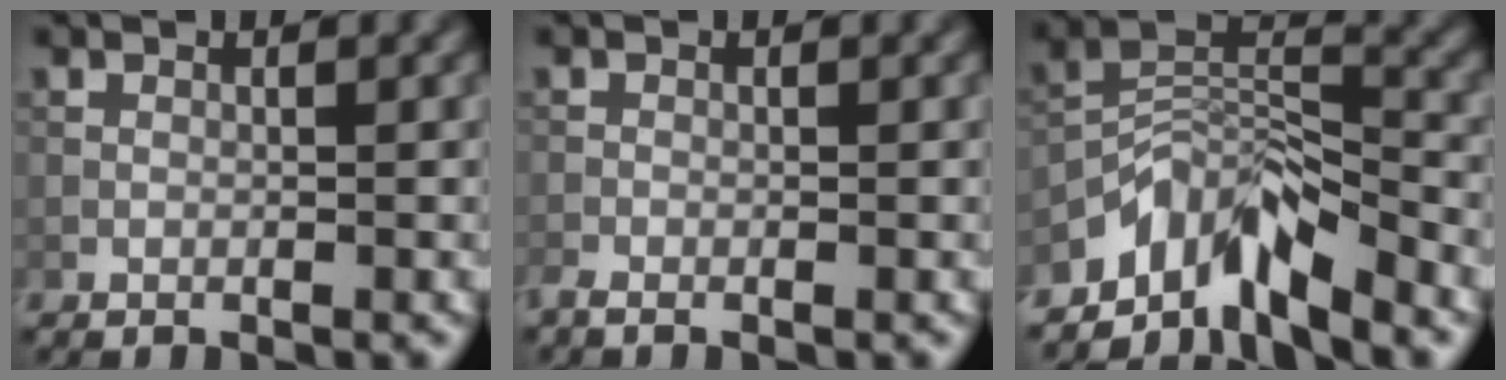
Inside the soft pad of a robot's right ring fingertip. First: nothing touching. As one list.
[{"total": 0.9, "force": [-0.8, 0.2, 0.4], "torque": [-0.011, -0.004, -0.019]}, {"total": 6.6, "force": [-5.3, 2.0, 3.3], "torque": [-0.045, -0.001, -0.108]}]